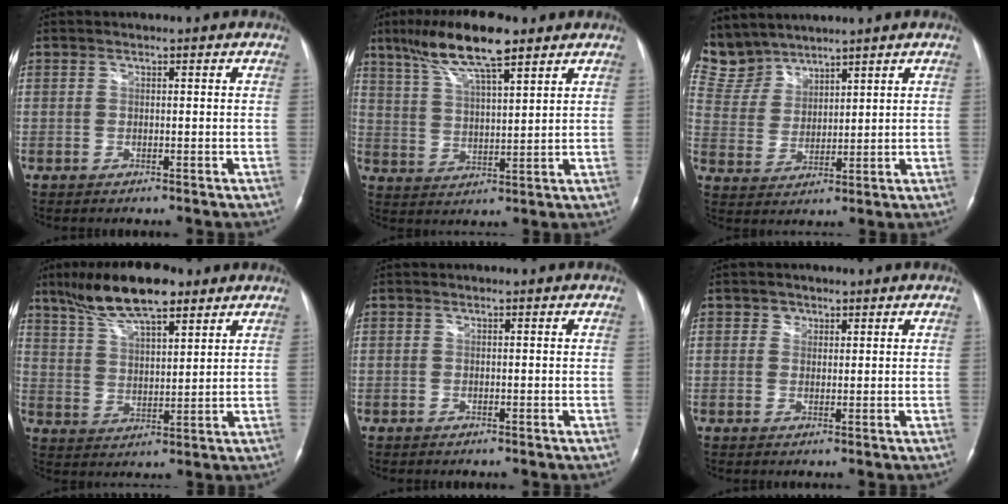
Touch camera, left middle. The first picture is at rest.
{"total": 11.9, "force": [8.2, 2.1, 8.4], "torque": [-0.161, 0.019, 0.147]}
{"total": 7.7, "force": [7.3, 2.4, -0.2], "torque": [-0.007, 0.012, 0.166]}
{"total": 12.7, "force": [9.2, 3.4, 8.1], "torque": [-0.149, 0.018, 0.165]}
{"total": 0.0}
{"total": 1.7, "force": [0.9, 1.4, 0.2], "torque": [0.004, -0.001, 0.010]}